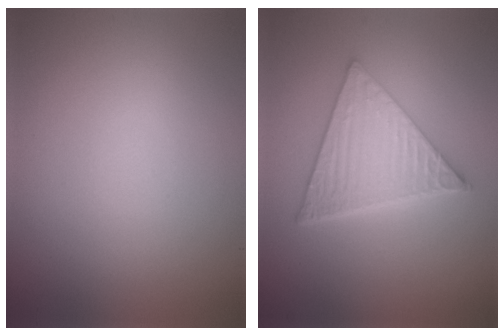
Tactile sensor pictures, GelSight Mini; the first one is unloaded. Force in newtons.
{"total": 6.4, "press": 4.6, "slide": 4.3}